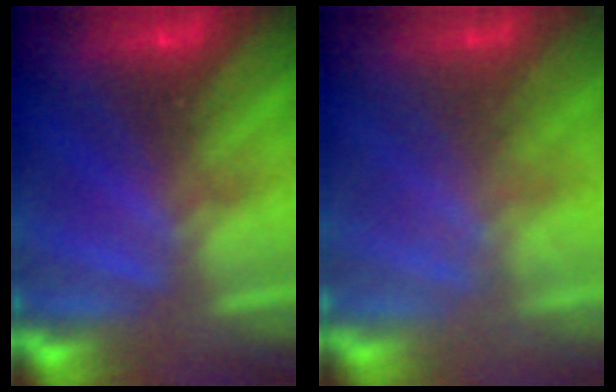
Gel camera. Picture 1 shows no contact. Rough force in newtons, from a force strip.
{"total": 1.8}